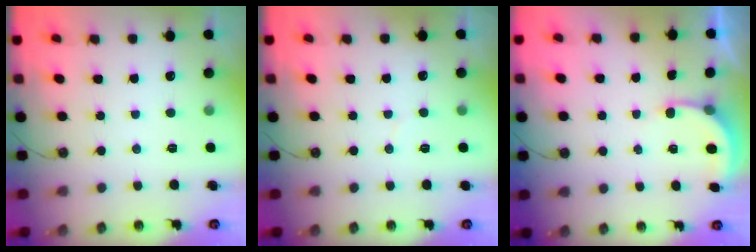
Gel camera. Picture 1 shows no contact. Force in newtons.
{"total": 2.9, "press": 2.9, "slide": 0.3}
{"total": 2.9, "press": 2.9, "slide": 0.2}